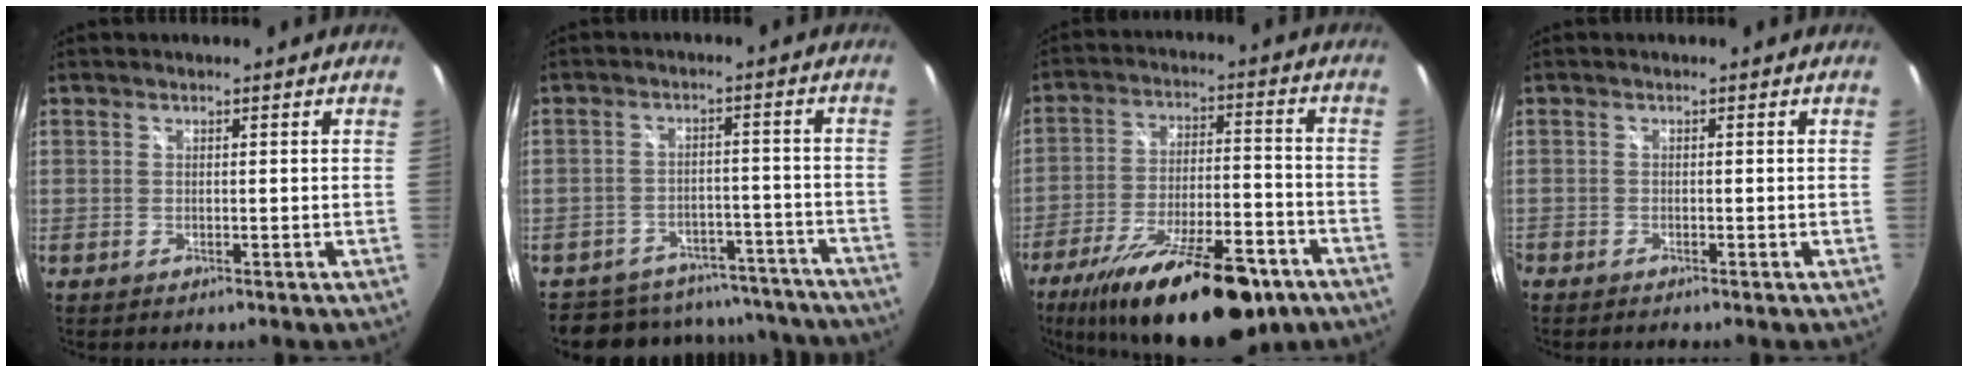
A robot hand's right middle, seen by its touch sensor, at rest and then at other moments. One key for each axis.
{"total": 19.0, "fx": -16.7, "fy": 8.0, "fz": 4.5, "tx": -0.101, "ty": 0.037, "tz": -0.203}
{"total": 23.9, "fx": -16.4, "fy": 8.0, "fz": 15.5, "tx": -0.269, "ty": -0.030, "tz": -0.243}
{"total": 1.0, "fx": -1.0, "fy": 0.1, "fz": 0.2, "tx": -0.007, "ty": -0.007, "tz": -0.021}